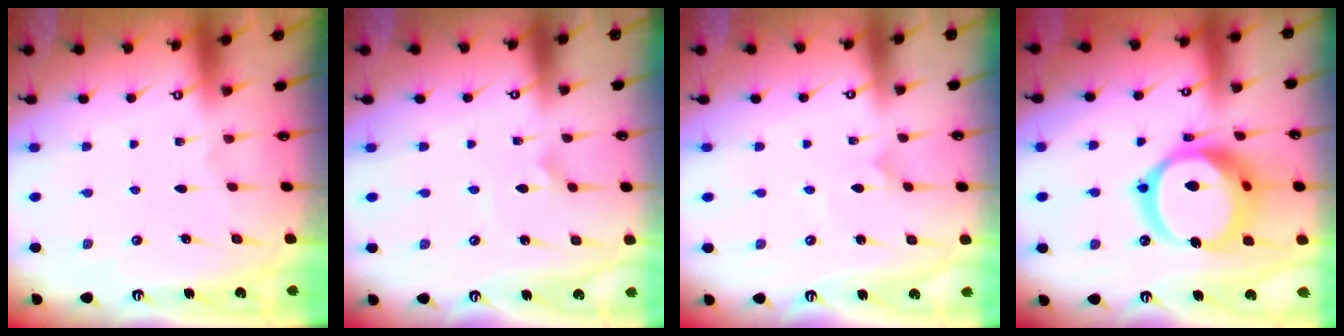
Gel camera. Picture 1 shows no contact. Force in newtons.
{"total": 2.3, "press": 2.3, "slide": 0.0}
{"total": 1.8, "press": 1.8, "slide": 0.1}
{"total": 21.8, "press": 21.7, "slide": 2.4}